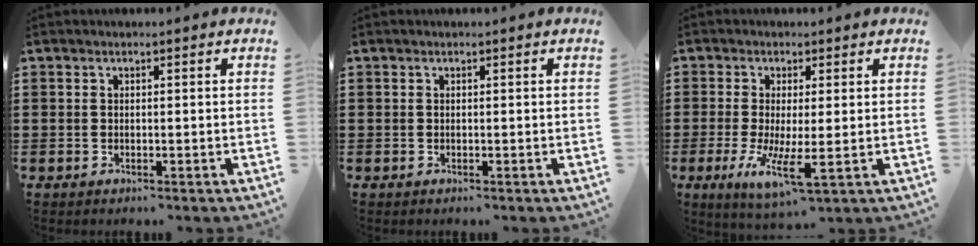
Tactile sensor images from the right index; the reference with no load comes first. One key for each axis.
{"total": 0.0}
{"total": 6.3, "fx": -1.4, "fy": 1.4, "fz": 6.0, "tx": -0.119, "ty": -0.016, "tz": -0.022}